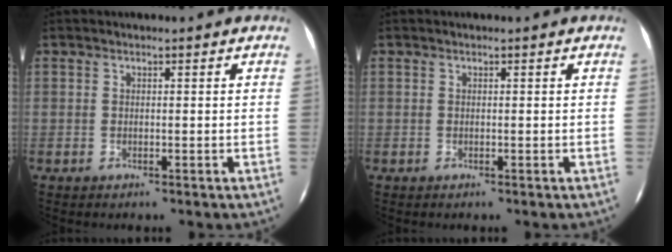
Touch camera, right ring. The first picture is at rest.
{"total": 0.0}